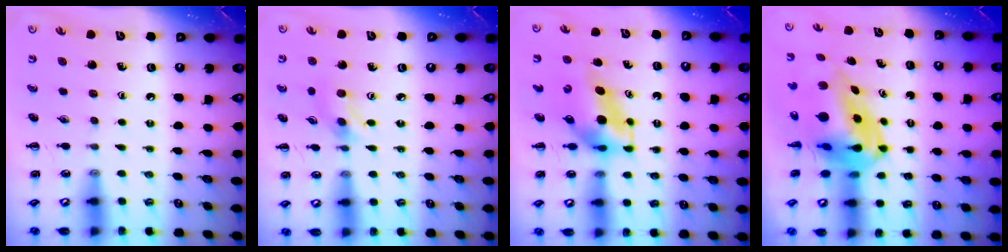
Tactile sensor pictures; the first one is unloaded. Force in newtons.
{"total": 2.8, "press": 2.7, "slide": 0.6}
{"total": 5.4, "press": 5.1, "slide": 1.5}
{"total": 10.1, "press": 9.6, "slide": 3.2}